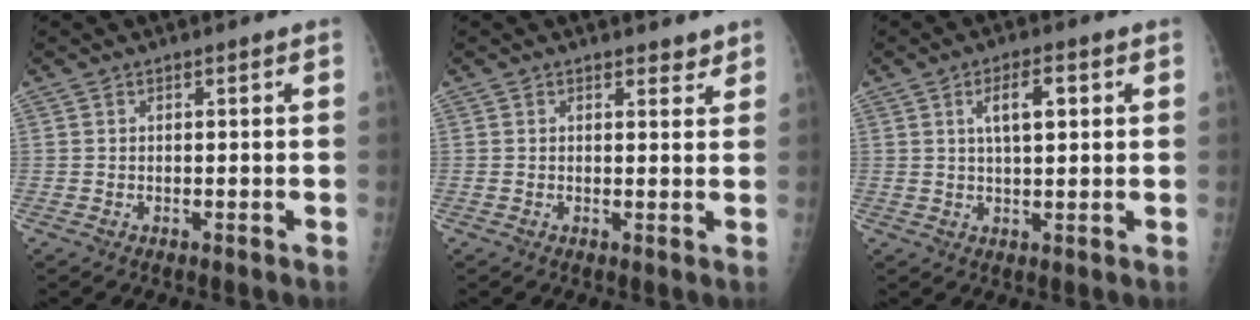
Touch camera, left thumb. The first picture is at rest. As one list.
[{"total": 2.0, "force": [1.8, 0.8, 0.5], "torque": [0.011, -0.009, 0.020]}, {"total": 5.6, "force": [2.0, 2.0, 4.8], "torque": [-0.072, 0.000, 0.035]}]